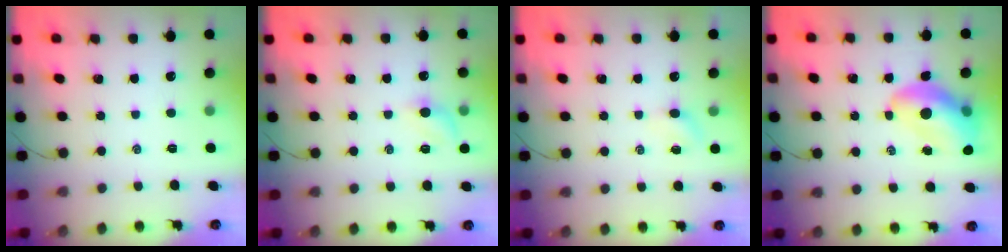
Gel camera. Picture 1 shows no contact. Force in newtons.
{"total": 7.9, "press": 7.8, "slide": 1.2}
{"total": 2.3, "press": 2.2, "slide": 0.7}
{"total": 12.4, "press": 11.9, "slide": 3.5}